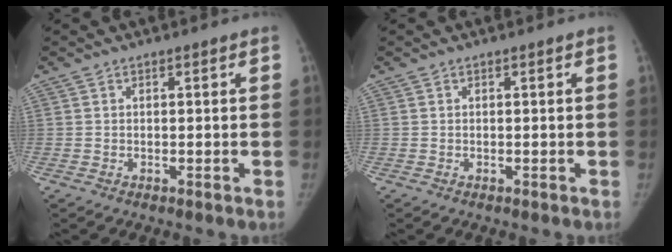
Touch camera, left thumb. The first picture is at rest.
{"total": 0.0}